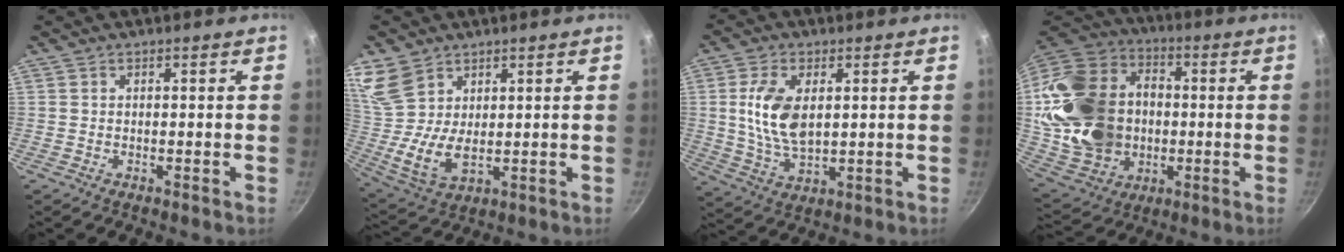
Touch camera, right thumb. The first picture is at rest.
{"total": 12.2, "force": [6.1, 7.9, 6.9], "torque": [-0.126, -0.030, 0.132]}
{"total": 11.1, "force": [1.9, 6.3, 9.0], "torque": [-0.167, -0.010, 0.040]}
{"total": 27.3, "force": [-0.3, 21.3, 17.0], "torque": [-0.310, 0.039, 0.014]}